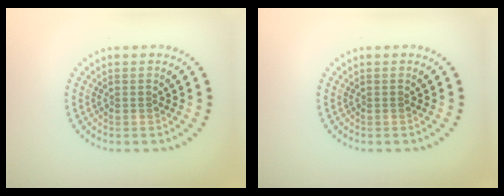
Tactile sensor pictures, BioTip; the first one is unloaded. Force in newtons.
{"total": 0.0}